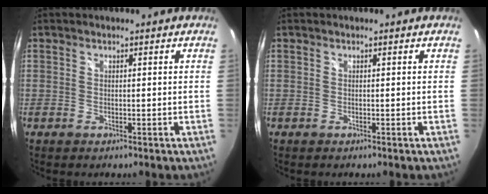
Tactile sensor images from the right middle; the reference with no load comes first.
{"total": 0.0}